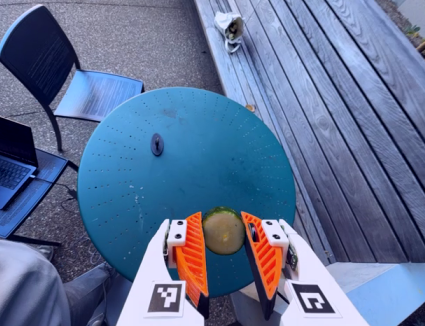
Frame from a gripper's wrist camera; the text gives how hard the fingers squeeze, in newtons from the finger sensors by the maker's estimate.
{"total": 10.1, "left": 9.7, "right": 10.4}